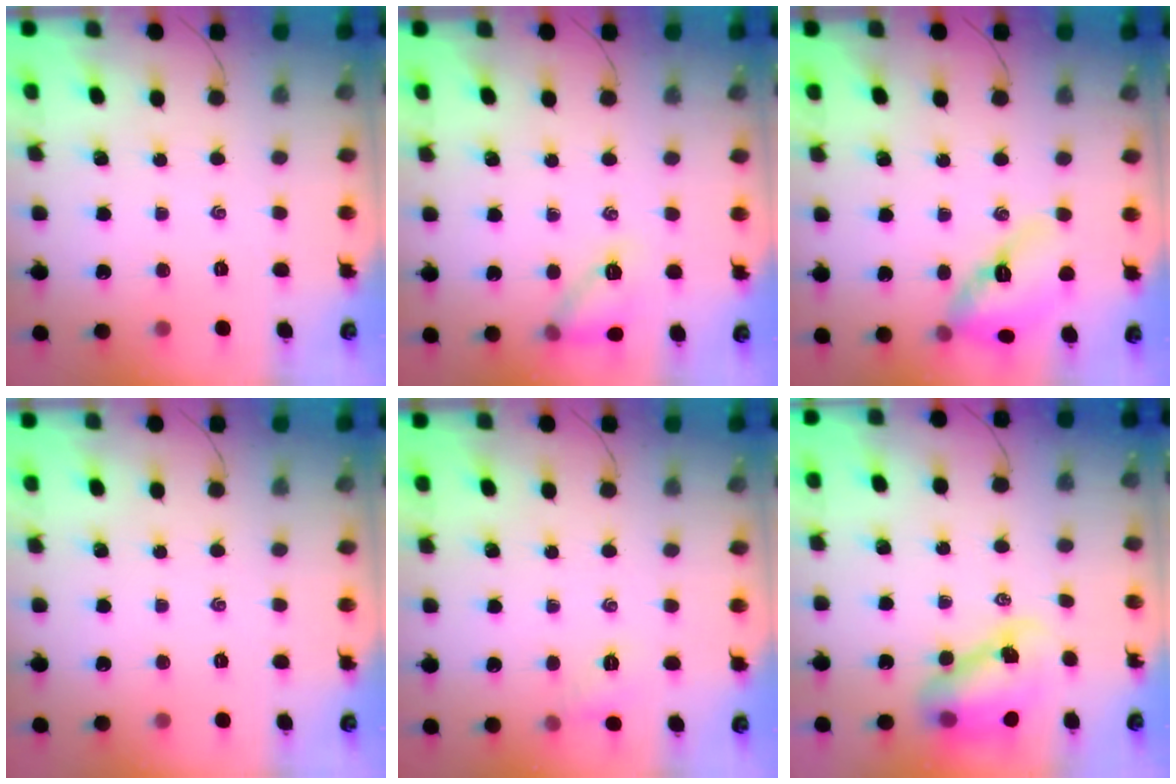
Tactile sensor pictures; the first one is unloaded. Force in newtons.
{"total": 10.4, "press": 10.4, "slide": 0.5}
{"total": 13.4, "press": 13.3, "slide": 1.7}
{"total": 0.0}
{"total": 5.3, "press": 5.1, "slide": 1.5}
{"total": 9.3, "press": 9.0, "slide": 2.4}